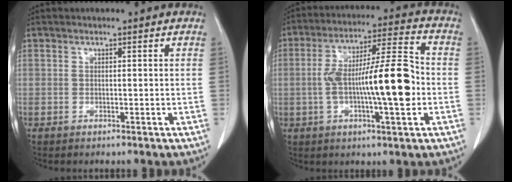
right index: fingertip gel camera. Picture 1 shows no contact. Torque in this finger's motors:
{"motor_torque": [1.34, -0.80, 0.44, 0.21]}